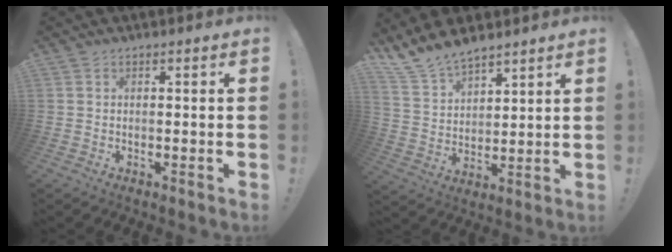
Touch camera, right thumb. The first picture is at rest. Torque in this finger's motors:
{"motor_torque": [0.03, 0.06, 0.18, 0.17, 0.00]}